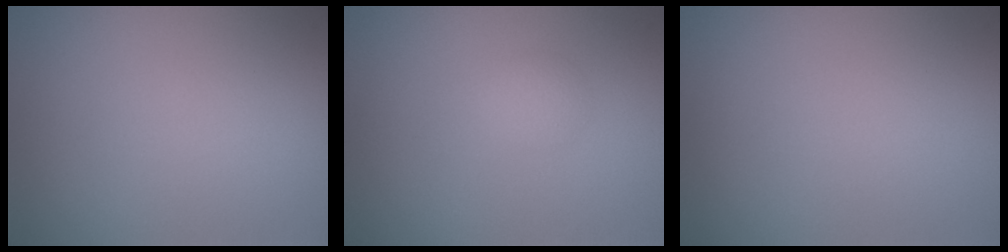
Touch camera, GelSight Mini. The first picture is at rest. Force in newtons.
{"total": 1.2, "press": 1.2, "slide": 0.0}
{"total": 0.0}